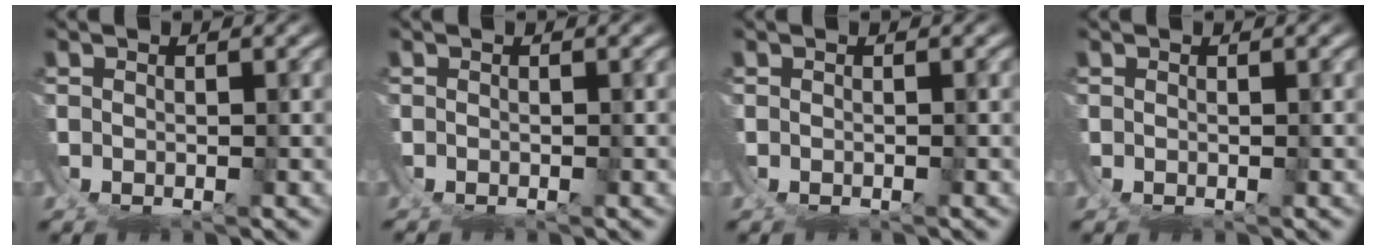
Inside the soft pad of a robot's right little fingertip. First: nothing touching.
{"total": 0.5, "force": [-0.5, 0.0, -0.3], "torque": [0.003, -0.003, -0.007]}
{"total": 0.0}
{"total": 0.0}